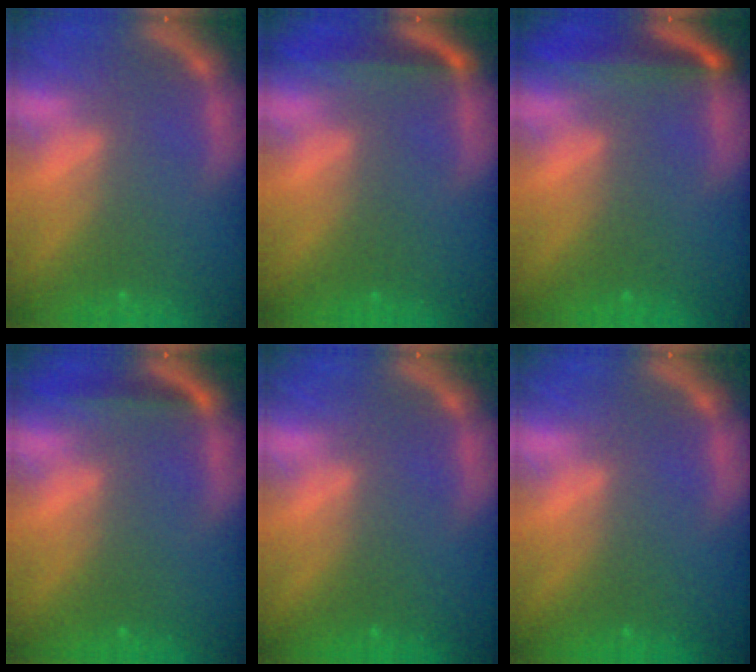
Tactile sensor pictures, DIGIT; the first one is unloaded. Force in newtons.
{"total": 3.0}
{"total": 4.5}
{"total": 1.9}
{"total": 0.0}
{"total": 0.0}